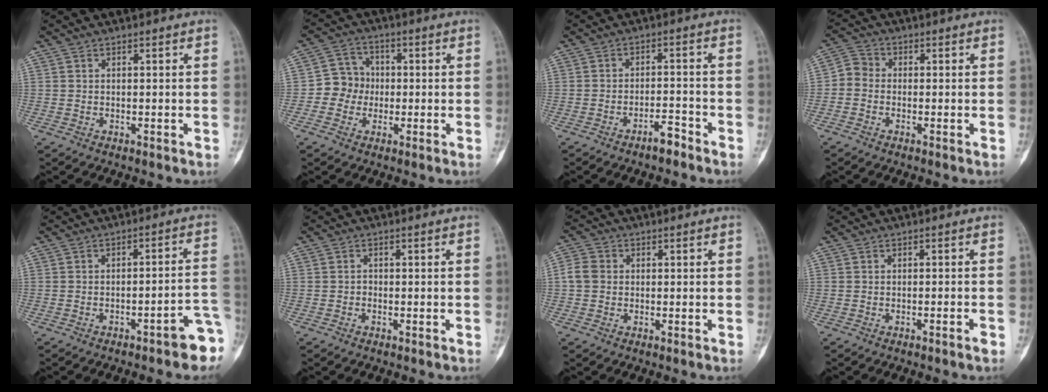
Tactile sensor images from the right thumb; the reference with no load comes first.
{"total": 6.2, "force": [-0.8, 5.9, 1.8], "torque": [0.006, 0.016, -0.027]}
{"total": 3.5, "force": [-2.8, 0.9, 1.9], "torque": [-0.031, 0.024, -0.047]}
{"total": 3.4, "force": [-0.9, 2.8, 1.7], "torque": [-0.023, 0.009, -0.035]}
{"total": 7.5, "force": [-4.3, 1.5, 6.0], "torque": [-0.056, 0.038, -0.050]}
{"total": 0.6, "force": [-0.3, 0.4, 0.2], "torque": [0.002, 0.003, -0.011]}
{"total": 3.5, "force": [0.0, 3.0, 1.7], "torque": [-0.032, 0.009, -0.008]}
{"total": 1.3, "force": [-0.9, 0.0, 1.0], "torque": [-0.021, 0.004, -0.011]}